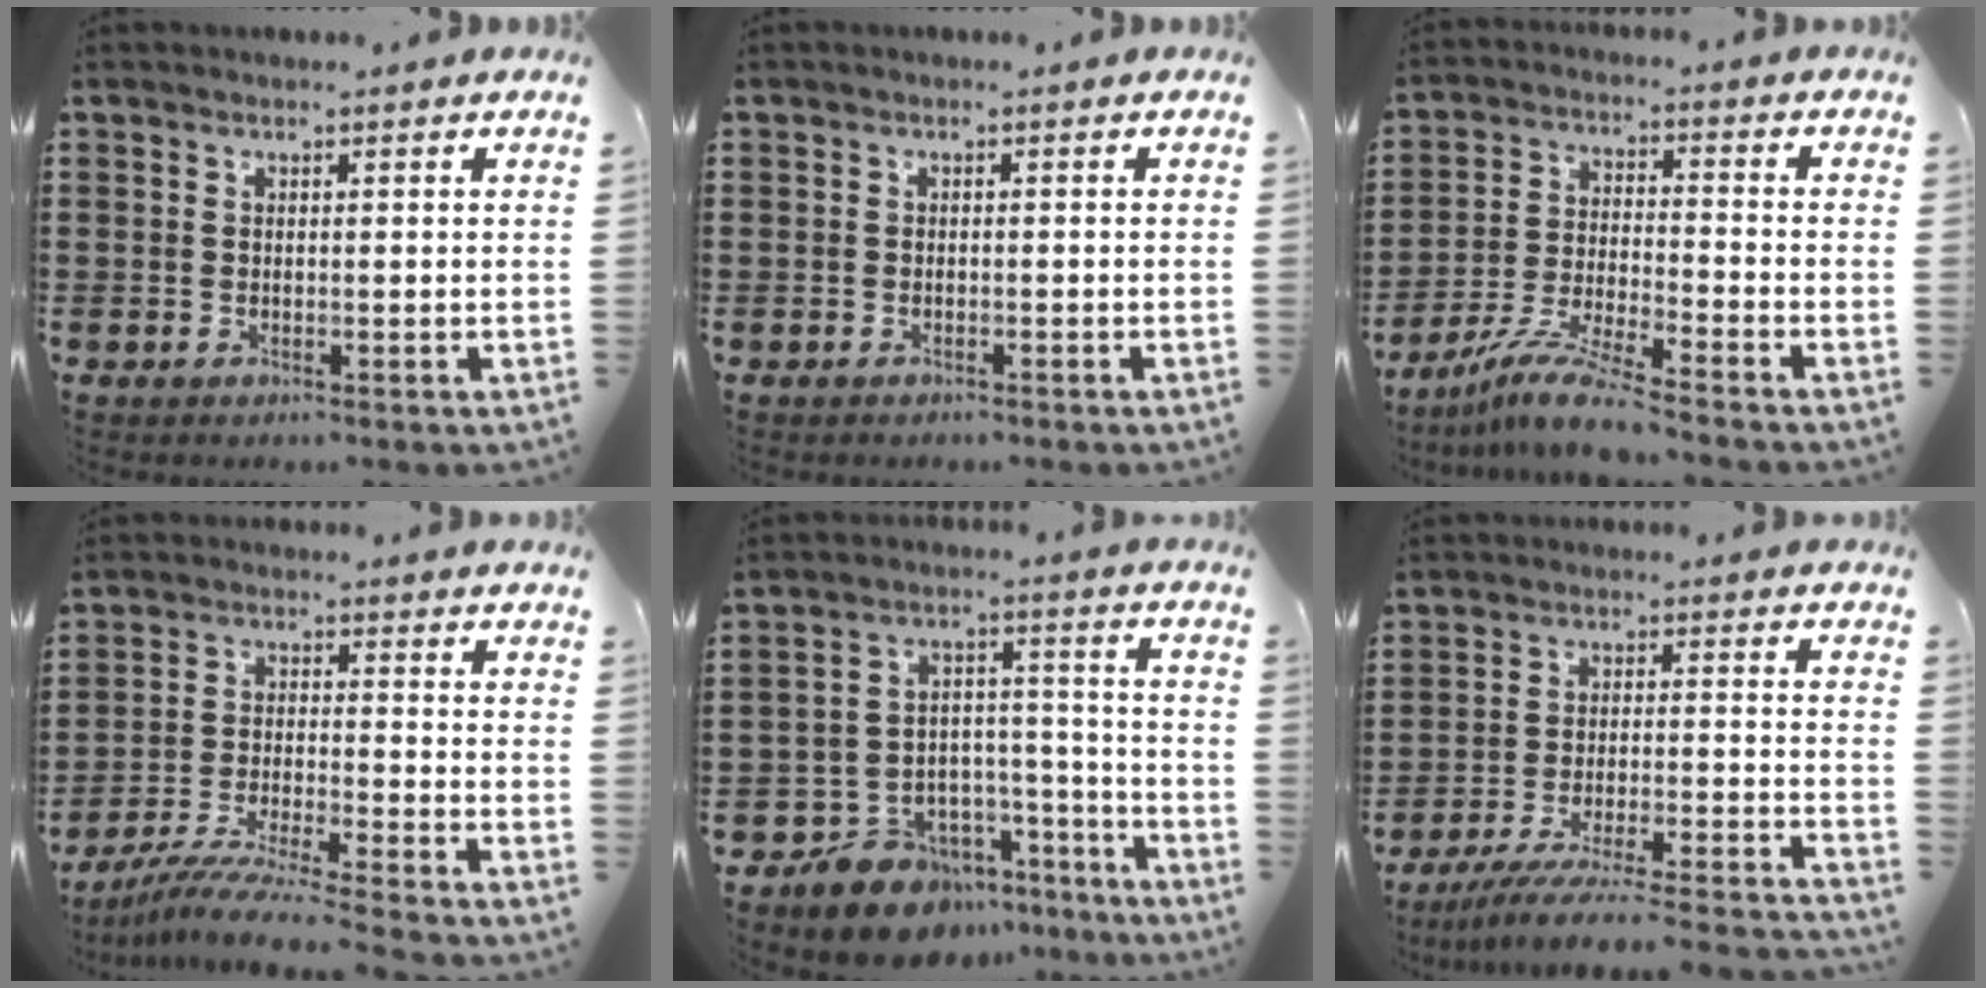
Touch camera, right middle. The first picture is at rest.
{"total": 0.9, "force": [-0.7, 0.6, -0.1], "torque": [0.001, 0.004, -0.018]}
{"total": 8.5, "force": [-7.3, 0.1, 4.3], "torque": [-0.088, -0.006, -0.142]}
{"total": 6.9, "force": [-6.3, -0.5, 2.6], "torque": [-0.055, -0.015, -0.124]}
{"total": 9.1, "force": [-8.1, 4.0, 0.4], "torque": [-0.014, 0.033, -0.154]}
{"total": 7.0, "force": [-6.4, -0.4, 2.8], "torque": [-0.057, -0.012, -0.127]}